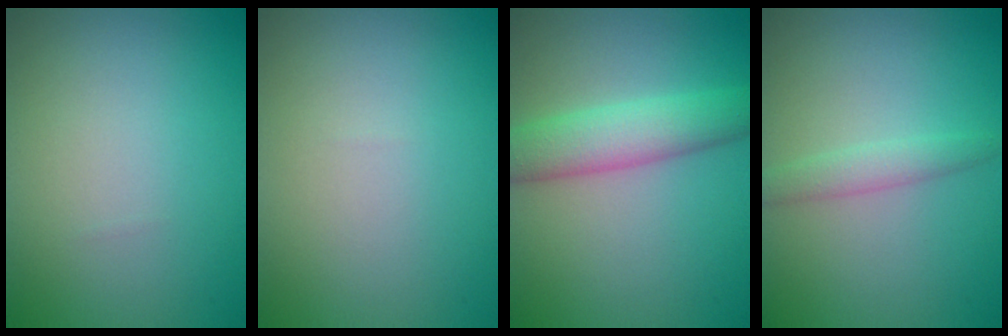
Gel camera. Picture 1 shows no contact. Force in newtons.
{"total": 0.0}
{"total": 4.7, "press": 4.7, "slide": 0.1}
{"total": 1.7, "press": 1.7, "slide": 0.0}